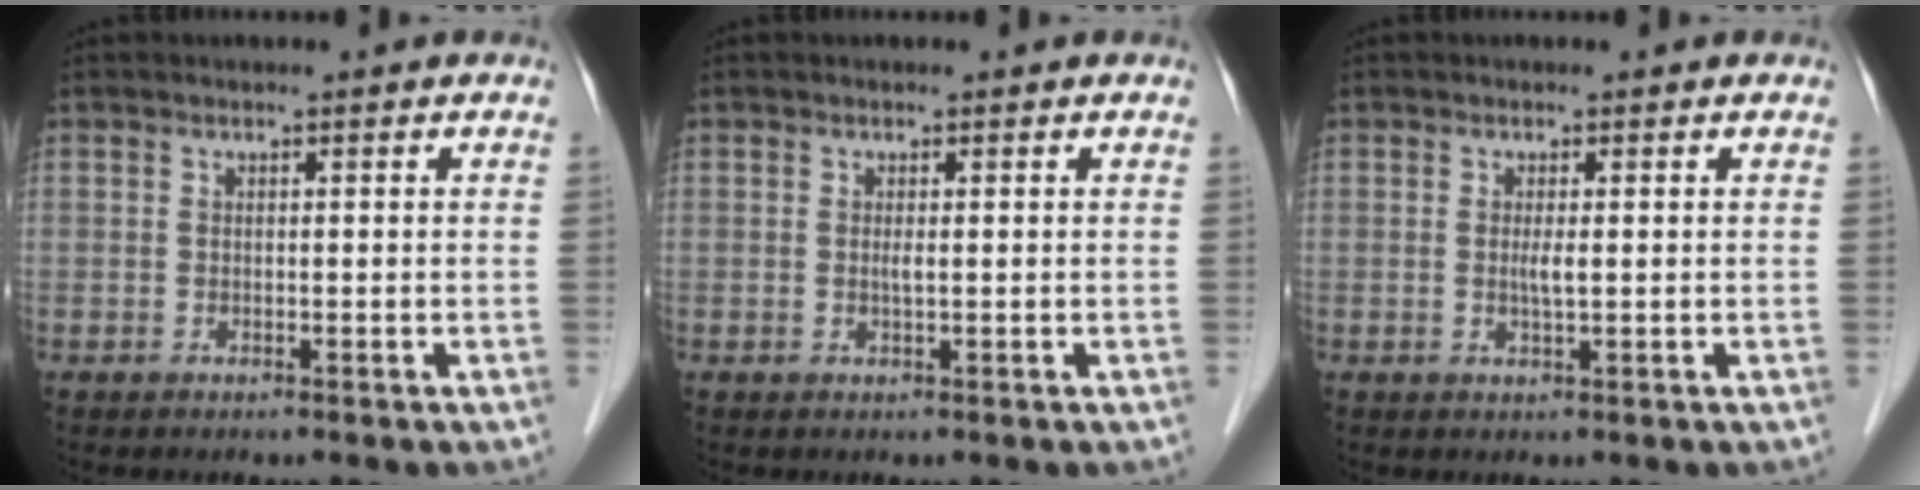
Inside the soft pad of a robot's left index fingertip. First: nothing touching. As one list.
[{"total": 0.7, "force": [0.1, 0.0, 0.7], "torque": [-0.018, -0.001, 0.001]}, {"total": 1.5, "force": [0.1, 0.1, 1.5], "torque": [-0.033, -0.002, 0.003]}]